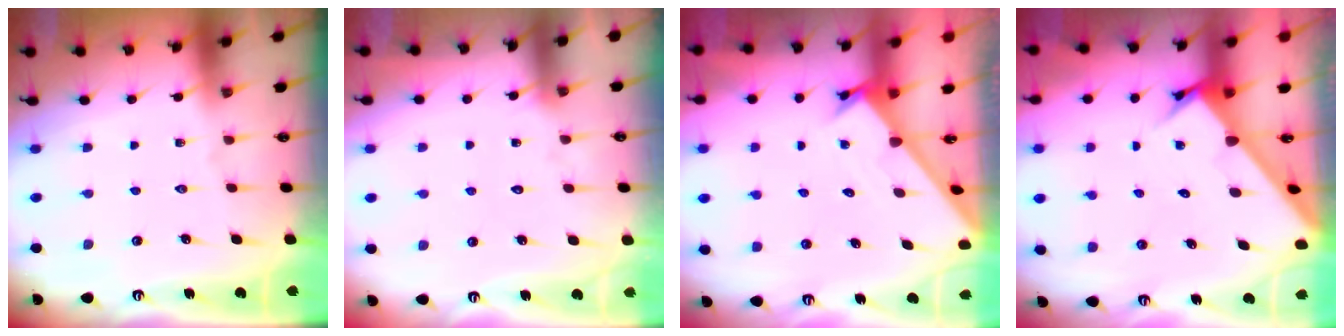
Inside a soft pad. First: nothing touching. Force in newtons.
{"total": 2.0, "press": 2.0, "slide": 0.0}
{"total": 1.8, "press": 1.8, "slide": 0.1}
{"total": 2.9, "press": 2.9, "slide": 0.2}